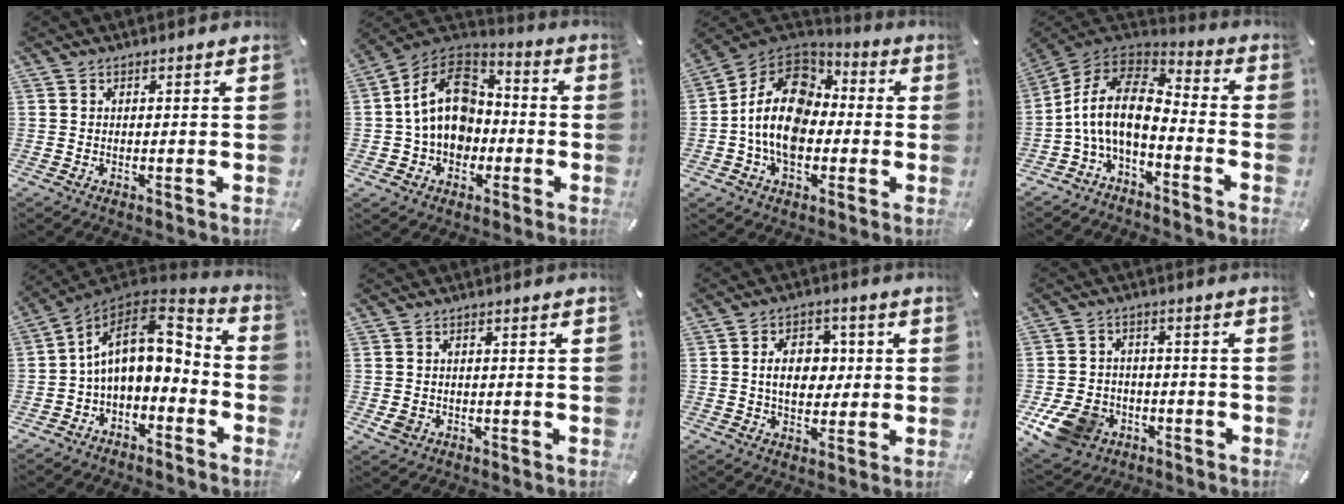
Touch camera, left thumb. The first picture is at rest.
{"total": 16.1, "force": [-1.0, 13.1, 9.3], "torque": [-0.183, 0.017, -0.017]}
{"total": 16.3, "force": [-1.7, 12.3, 10.5], "torque": [-0.220, 0.023, -0.035]}
{"total": 13.4, "force": [-3.2, 7.2, 10.9], "torque": [-0.238, 0.006, -0.063]}
{"total": 14.3, "force": [1.3, 9.2, 10.9], "torque": [-0.191, 0.000, 0.021]}
{"total": 2.2, "force": [-0.6, 1.9, 1.0], "torque": [-0.025, 0.000, -0.014]}
{"total": 9.9, "force": [0.6, 7.2, 6.8], "torque": [-0.117, 0.004, 0.005]}
{"total": 10.9, "force": [-4.8, 8.5, 4.8], "torque": [-0.107, 0.033, -0.085]}